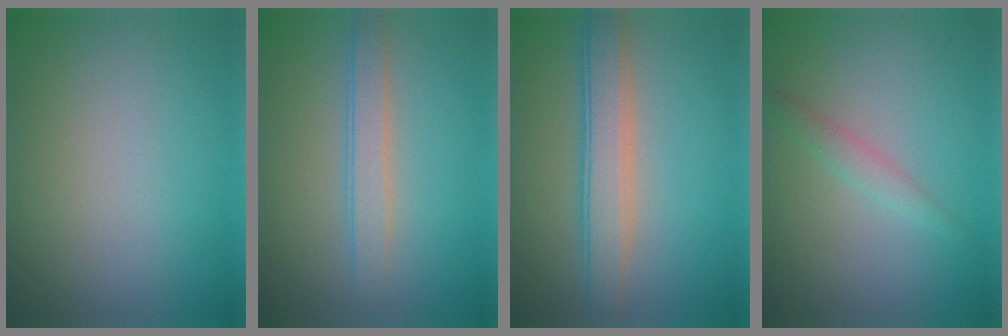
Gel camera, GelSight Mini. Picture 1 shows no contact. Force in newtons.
{"total": 2.5, "press": 2.5, "slide": 0.2}
{"total": 4.4, "press": 4.4, "slide": 0.3}
{"total": 1.5, "press": 1.5, "slide": 0.0}